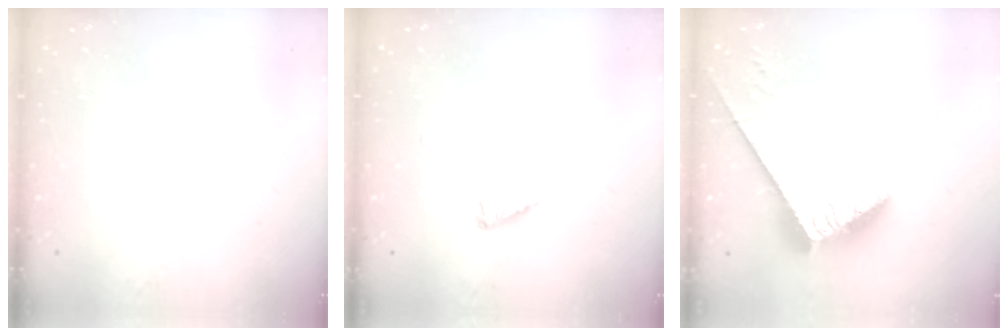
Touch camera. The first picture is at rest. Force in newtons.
{"total": 2.2, "press": 2.2, "slide": 0.3}
{"total": 3.9, "press": 3.8, "slide": 0.8}